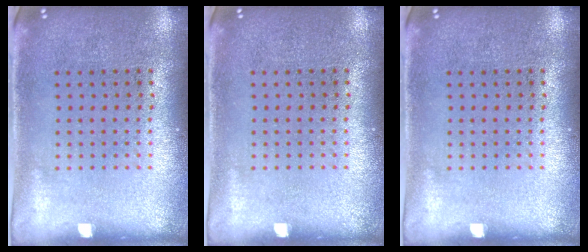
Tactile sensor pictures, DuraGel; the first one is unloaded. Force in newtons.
{"total": 0.0}
{"total": 0.0}